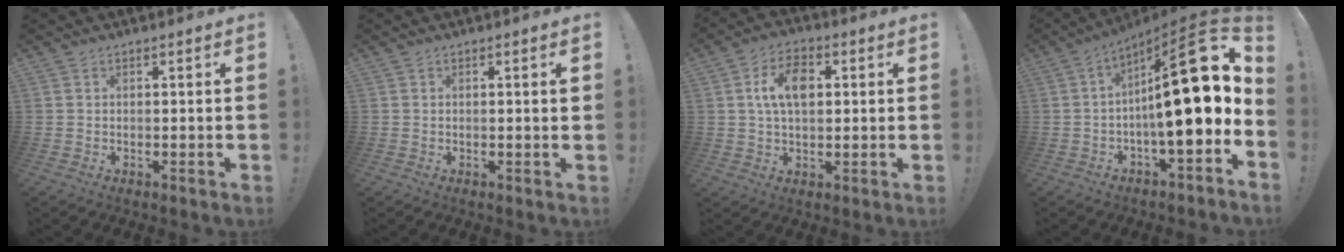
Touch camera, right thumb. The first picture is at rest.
{"total": 1.3, "force": [0.4, -0.1, 1.2], "torque": [-0.024, 0.002, 0.005]}
{"total": 10.4, "force": [2.3, 6.7, 7.6], "torque": [-0.120, 0.013, 0.042]}
{"total": 23.4, "force": [2.2, 5.5, 22.6], "torque": [-0.344, -0.015, 0.030]}